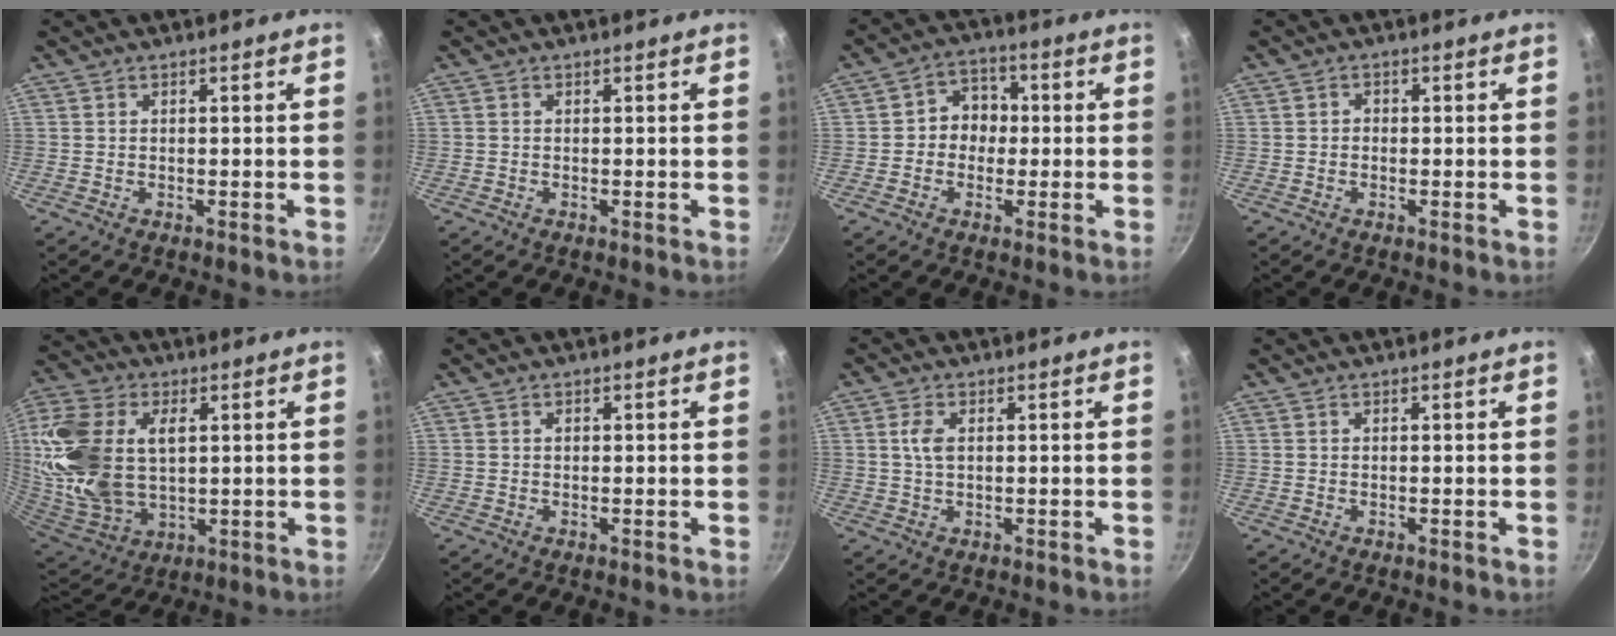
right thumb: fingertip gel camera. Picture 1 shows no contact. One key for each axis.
{"total": 0.0}
{"total": 6.7, "fx": -0.2, "fy": 5.8, "fz": 3.2, "tx": -0.007, "ty": 0.018, "tz": -0.015}
{"total": 1.2, "fx": -0.3, "fy": 1.1, "fz": 0.5, "tx": -0.007, "ty": 0.005, "tz": -0.007}
{"total": 23.9, "fx": 4.5, "fy": 15.4, "fz": 17.8, "tx": -0.376, "ty": -0.015, "tz": 0.089}
{"total": 0.7, "fx": 0.1, "fy": 0.5, "fz": 0.4, "tx": -0.004, "ty": 0.004, "tz": 0.002}
{"total": 3.4, "fx": 0.6, "fy": 1.9, "fz": 2.7, "tx": -0.052, "ty": 0.003, "tz": 0.011}
{"total": 0.0}